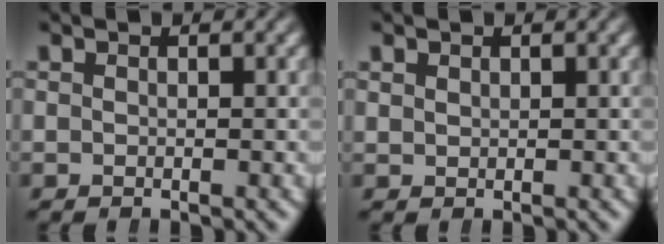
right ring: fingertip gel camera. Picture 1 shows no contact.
{"total": 0.8, "force": [0.7, 0.0, 0.1], "torque": [0.006, 0.000, 0.021]}